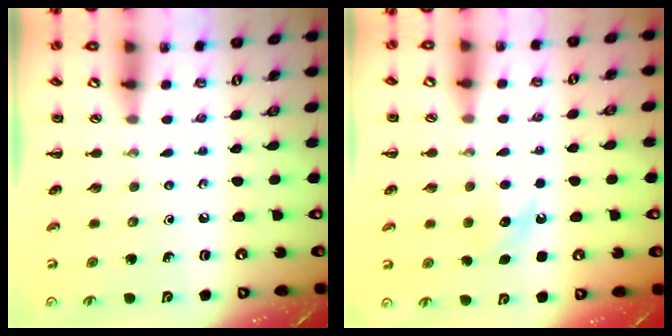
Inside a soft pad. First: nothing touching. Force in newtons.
{"total": 5.2, "press": 5.0, "slide": 1.4}